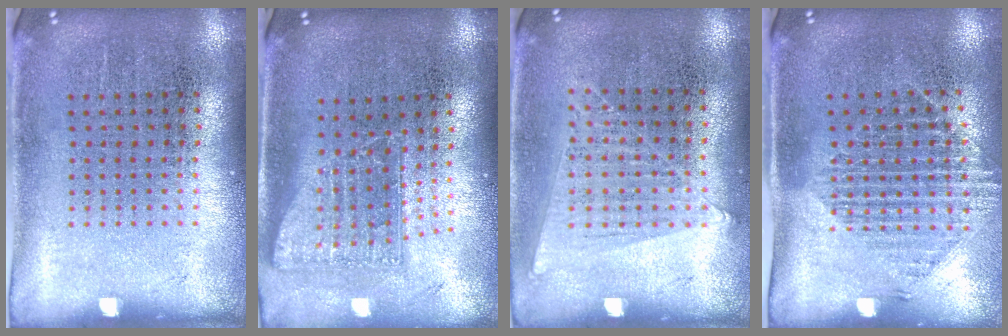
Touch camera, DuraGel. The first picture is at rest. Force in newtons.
{"total": 1.8, "press": 1.3, "slide": 1.2}
{"total": 1.0, "press": 0.9, "slide": 0.4}
{"total": 1.6, "press": 1.3, "slide": 0.9}